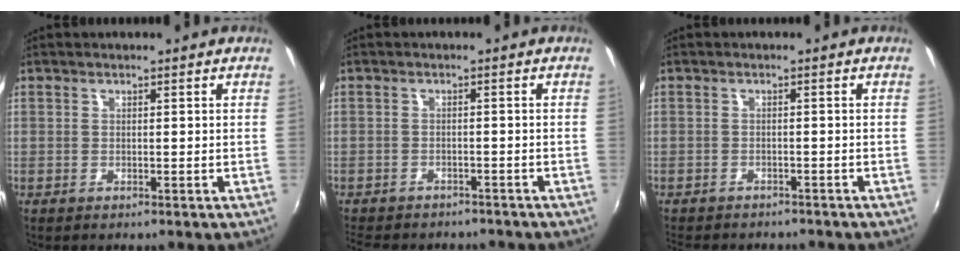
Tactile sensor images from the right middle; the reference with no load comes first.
{"total": 8.9, "force": [-7.8, 3.1, 3.2], "torque": [-0.079, -0.022, -0.114]}
{"total": 6.4, "force": [-5.7, 1.9, 2.1], "torque": [-0.056, -0.021, -0.085]}